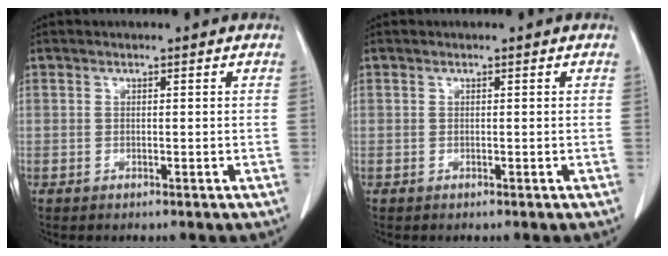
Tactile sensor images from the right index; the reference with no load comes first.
{"total": 0.0}